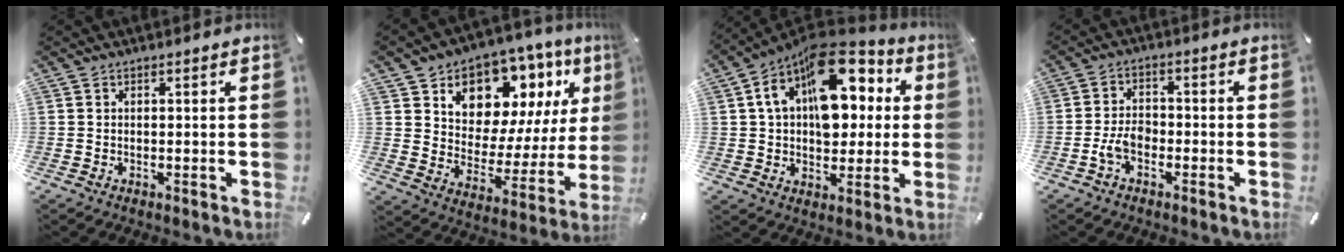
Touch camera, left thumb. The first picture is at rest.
{"total": 12.1, "force": [7.9, 8.5, 3.6], "torque": [-0.053, -0.083, 0.141]}
{"total": 19.3, "force": [7.3, 12.9, 12.3], "torque": [-0.206, -0.055, 0.128]}
{"total": 5.1, "force": [-2.6, 3.1, 3.1], "torque": [-0.059, 0.016, -0.049]}